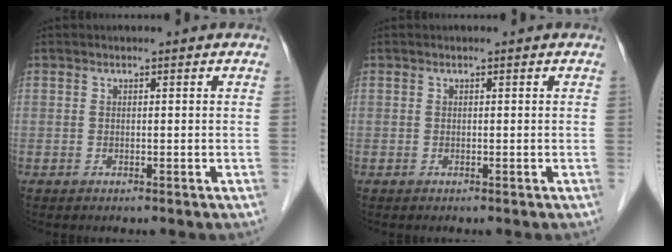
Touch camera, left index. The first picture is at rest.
{"total": 0.0}